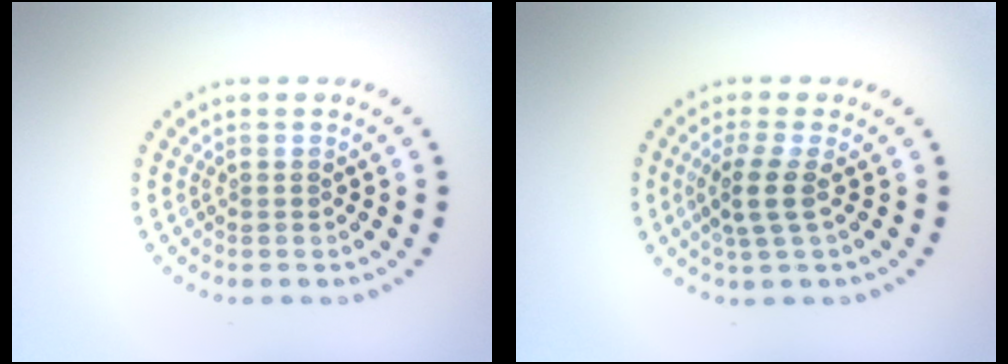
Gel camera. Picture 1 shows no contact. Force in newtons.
{"total": 2.5, "press": 2.0, "slide": 1.5}